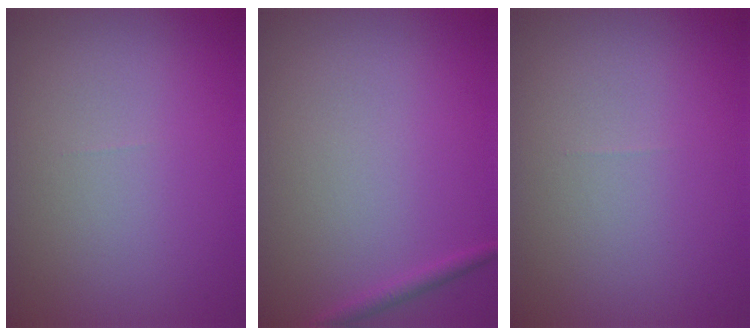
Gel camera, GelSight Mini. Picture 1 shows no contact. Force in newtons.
{"total": 1.0, "press": 1.0, "slide": 0.0}
{"total": 0.0}